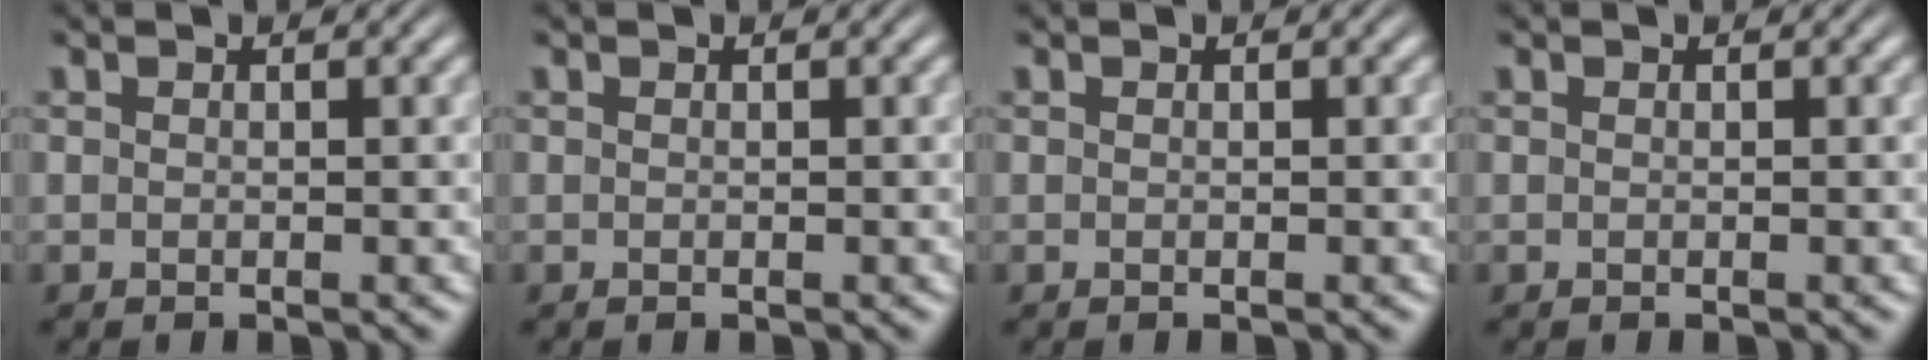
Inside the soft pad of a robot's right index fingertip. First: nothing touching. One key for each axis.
{"total": 0.0}
{"total": 0.0}
{"total": 0.0}